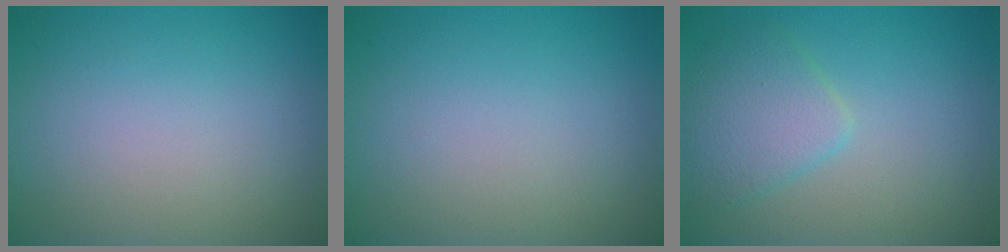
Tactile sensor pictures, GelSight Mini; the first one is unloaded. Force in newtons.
{"total": 0.0}
{"total": 3.2, "press": 3.2, "slide": 0.1}